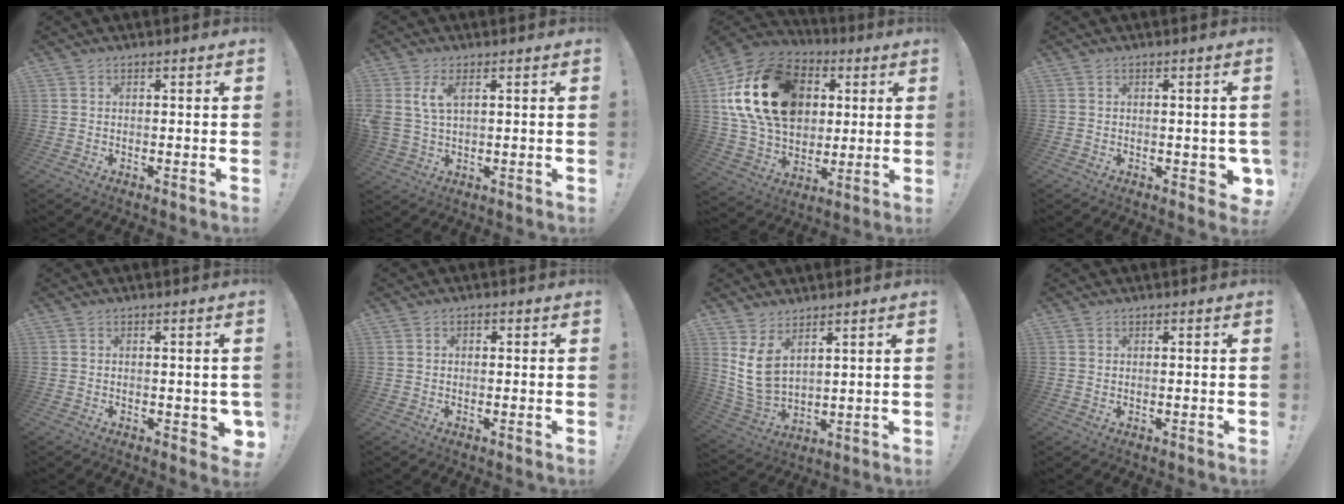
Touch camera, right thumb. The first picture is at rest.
{"total": 6.2, "force": [2.5, 3.2, 4.7], "torque": [-0.100, -0.007, 0.044]}
{"total": 24.3, "force": [6.5, 17.8, 15.3], "torque": [-0.268, -0.010, 0.136]}
{"total": 3.3, "force": [-0.5, 2.1, 2.6], "torque": [-0.021, 0.003, -0.005]}
{"total": 2.8, "force": [-0.2, 1.8, 2.2], "torque": [-0.016, 0.002, 0.000]}
{"total": 0.9, "force": [0.0, 0.8, 0.4], "torque": [0.001, 0.001, -0.003]}
{"total": 9.3, "force": [4.9, 5.6, 5.6], "torque": [-0.122, -0.034, 0.099]}
{"total": 0.7, "force": [0.7, 0.2, 0.1], "torque": [0.007, -0.004, 0.012]}